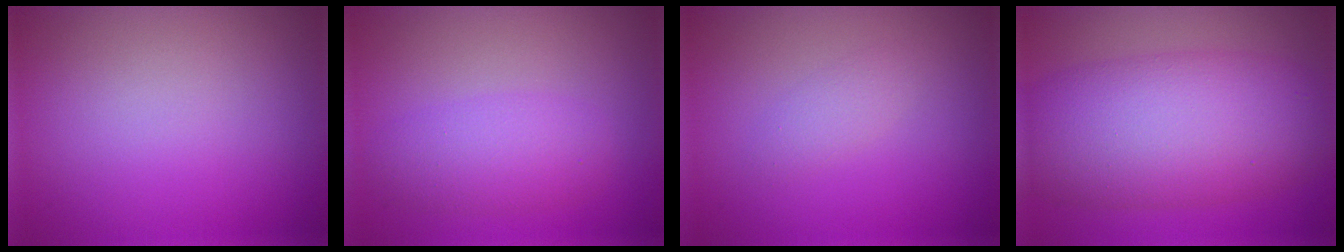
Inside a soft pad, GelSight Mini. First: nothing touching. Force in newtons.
{"total": 3.4, "press": 3.4, "slide": 0.1}
{"total": 1.3, "press": 1.2, "slide": 0.1}
{"total": 10.9, "press": 10.9, "slide": 0.3}